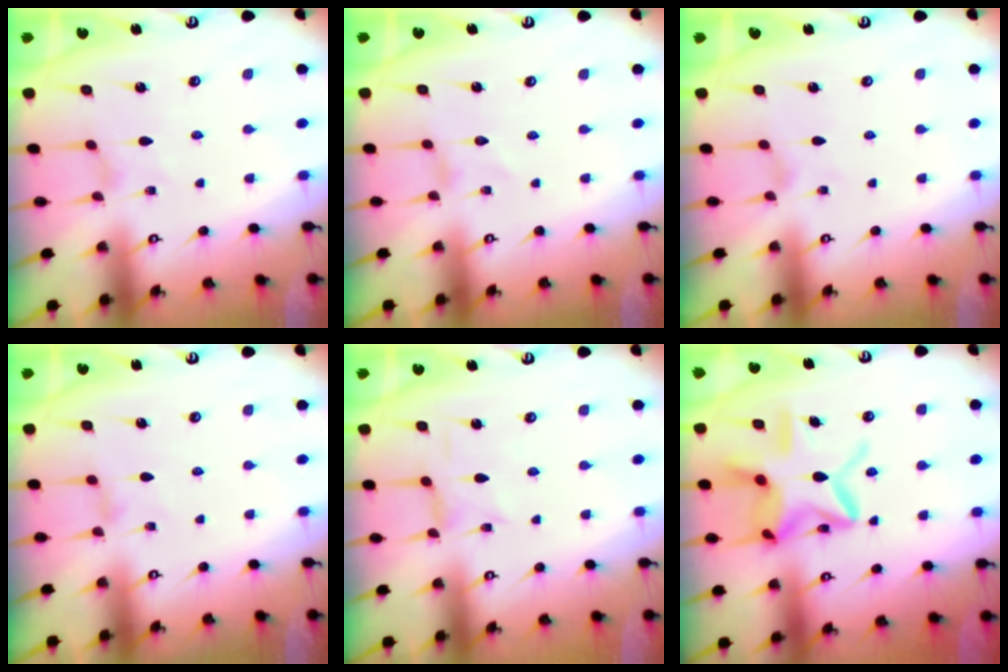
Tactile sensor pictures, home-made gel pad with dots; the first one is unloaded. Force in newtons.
{"total": 0.0}
{"total": 0.0}
{"total": 0.8, "press": 0.7, "slide": 0.3}
{"total": 0.8, "press": 0.8, "slide": 0.3}
{"total": 16.2, "press": 16.1, "slide": 1.3}